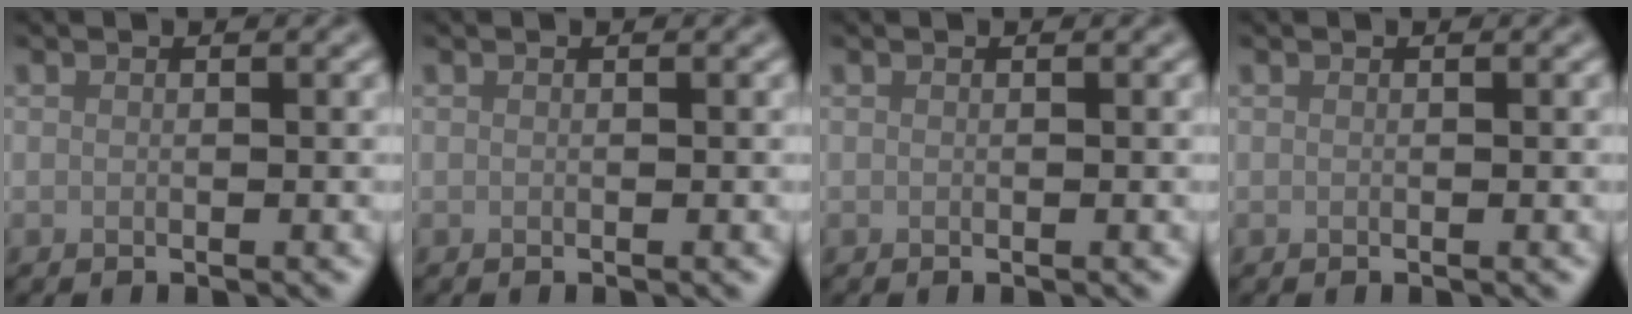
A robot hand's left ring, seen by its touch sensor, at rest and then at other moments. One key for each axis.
{"total": 0.0}
{"total": 0.0}
{"total": 0.0}